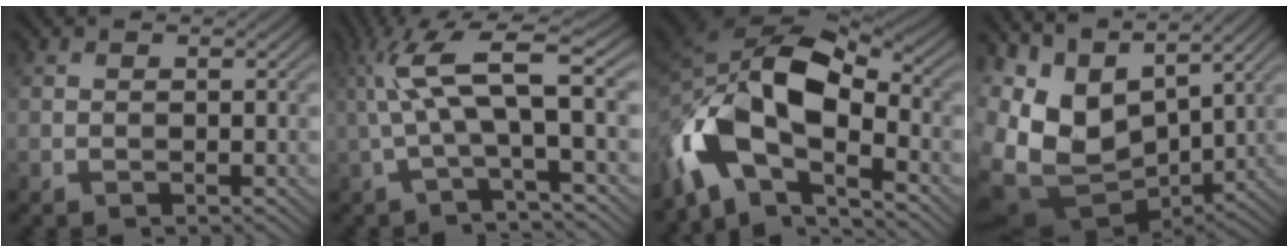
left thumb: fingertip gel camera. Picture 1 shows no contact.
{"total": 8.8, "force": [0.5, 1.9, 8.5], "torque": [-0.162, 0.021, 0.001]}
{"total": 14.0, "force": [-4.4, 7.9, 10.7], "torque": [-0.211, -0.012, -0.086]}
{"total": 12.0, "force": [2.2, 8.0, 8.6], "torque": [-0.202, -0.013, 0.057]}